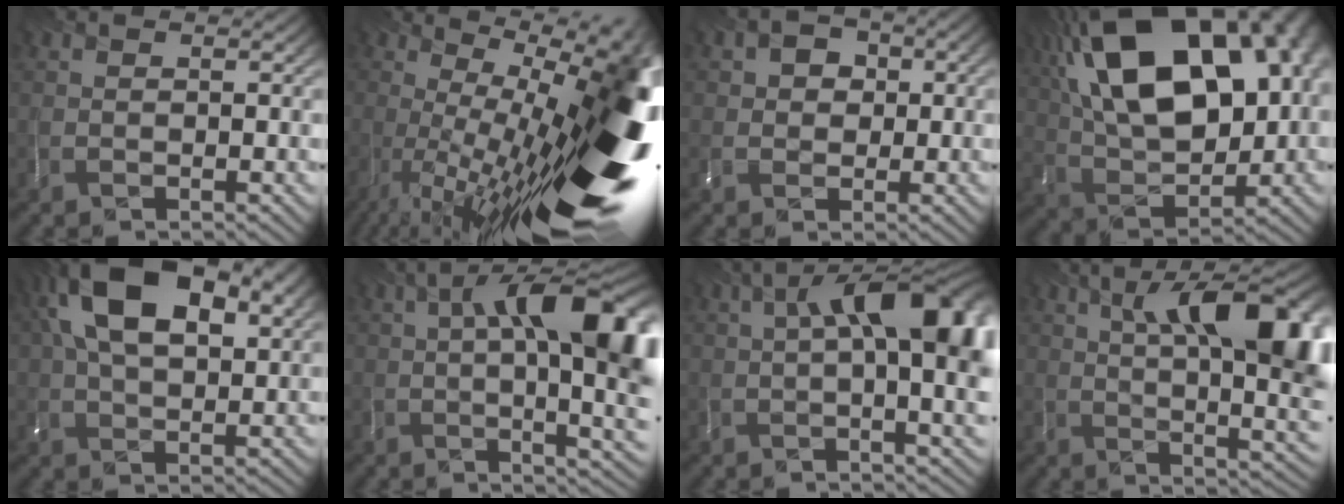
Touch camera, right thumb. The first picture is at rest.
{"total": 19.0, "force": [-1.8, 6.2, 17.9], "torque": [-0.213, -0.006, -0.029]}
{"total": 3.1, "force": [0.5, 2.9, 1.0], "torque": [-0.009, -0.002, 0.005]}
{"total": 22.2, "force": [7.2, 13.0, 16.5], "torque": [-0.309, 0.051, 0.127]}
{"total": 15.2, "force": [5.4, 8.5, 11.4], "torque": [-0.213, 0.016, 0.095]}
{"total": 16.4, "force": [2.1, 5.9, 15.2], "torque": [-0.192, 0.013, 0.038]}
{"total": 13.0, "force": [2.0, 4.8, 11.9], "torque": [-0.150, 0.009, 0.029]}
{"total": 15.5, "force": [4.2, 5.8, 13.8], "torque": [-0.174, 0.014, 0.069]}